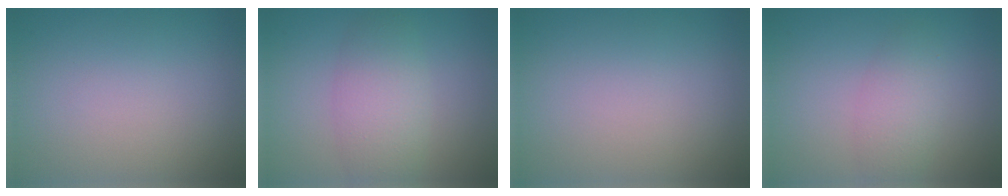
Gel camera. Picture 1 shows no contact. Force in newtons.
{"total": 4.2, "press": 4.2, "slide": 0.2}
{"total": 0.0}
{"total": 2.7, "press": 2.7, "slide": 0.2}